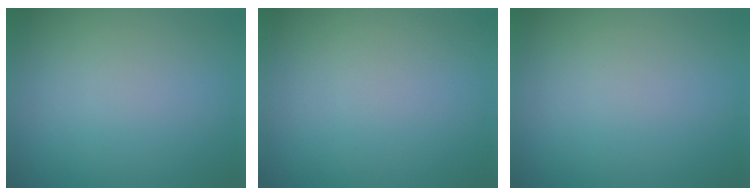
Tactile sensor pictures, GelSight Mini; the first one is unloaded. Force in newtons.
{"total": 0.0}
{"total": 0.0}